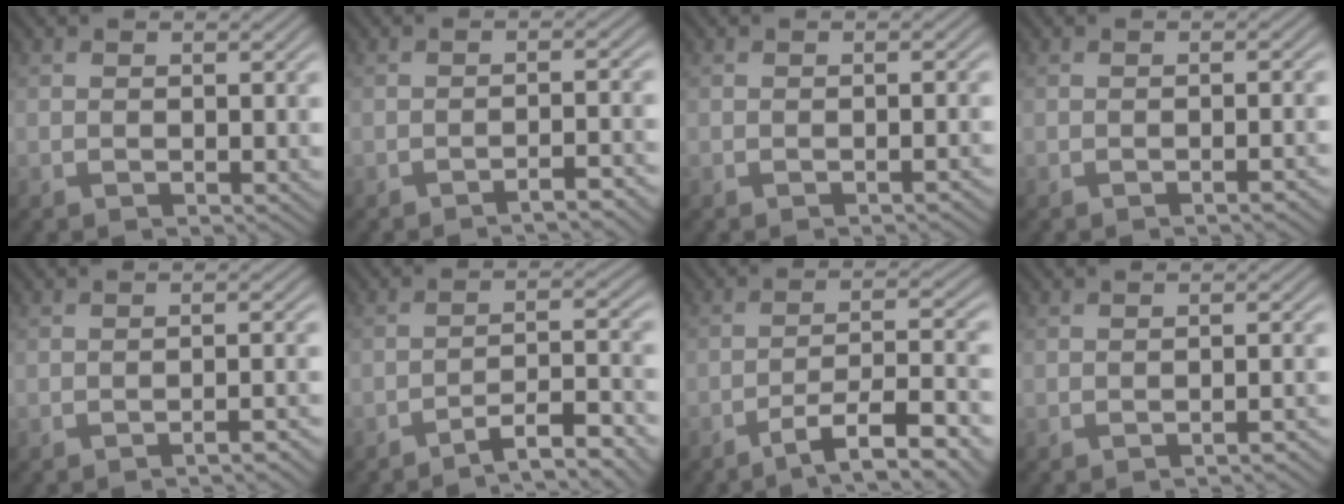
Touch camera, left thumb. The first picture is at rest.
{"total": 3.3, "force": [-2.6, 0.3, 2.0], "torque": [-0.025, 0.014, -0.048]}
{"total": 1.1, "force": [-0.8, 0.1, 0.8], "torque": [-0.005, 0.006, -0.016]}
{"total": 1.7, "force": [-1.1, 0.2, 1.3], "torque": [-0.014, 0.007, -0.022]}
{"total": 2.7, "force": [-2.1, 0.3, 1.7], "torque": [-0.019, 0.011, -0.039]}
{"total": 7.5, "force": [-5.8, 1.3, 4.6], "torque": [-0.066, 0.014, -0.097]}
{"total": 9.6, "force": [-6.2, 2.3, 7.0], "torque": [-0.123, 0.002, -0.097]}
{"total": 2.0, "force": [-1.6, 0.2, 1.2], "torque": [-0.010, 0.008, -0.031]}